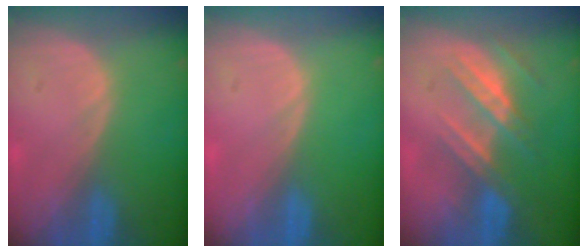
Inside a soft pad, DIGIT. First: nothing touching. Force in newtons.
{"total": 0.0}
{"total": 7.2, "press": 6.6, "slide": 2.7}